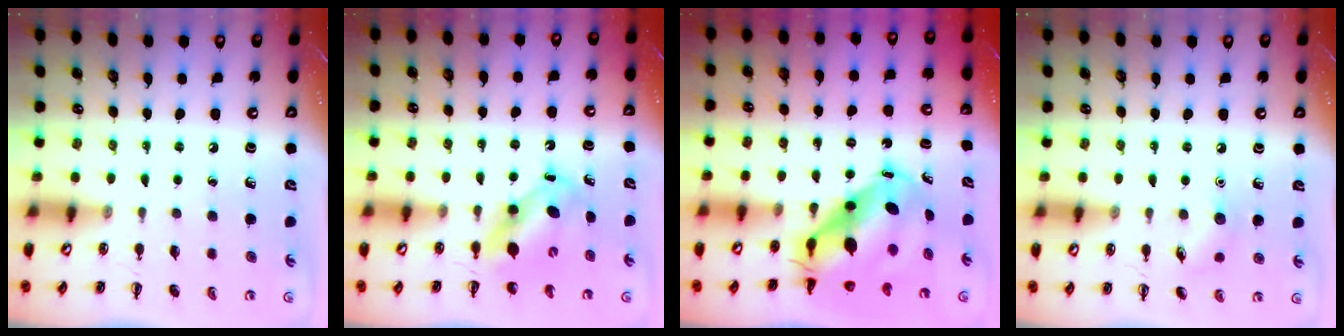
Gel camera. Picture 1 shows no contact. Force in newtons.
{"total": 6.5, "press": 6.5, "slide": 1.0}
{"total": 10.8, "press": 10.6, "slide": 2.4}
{"total": 5.9, "press": 5.7, "slide": 1.6}